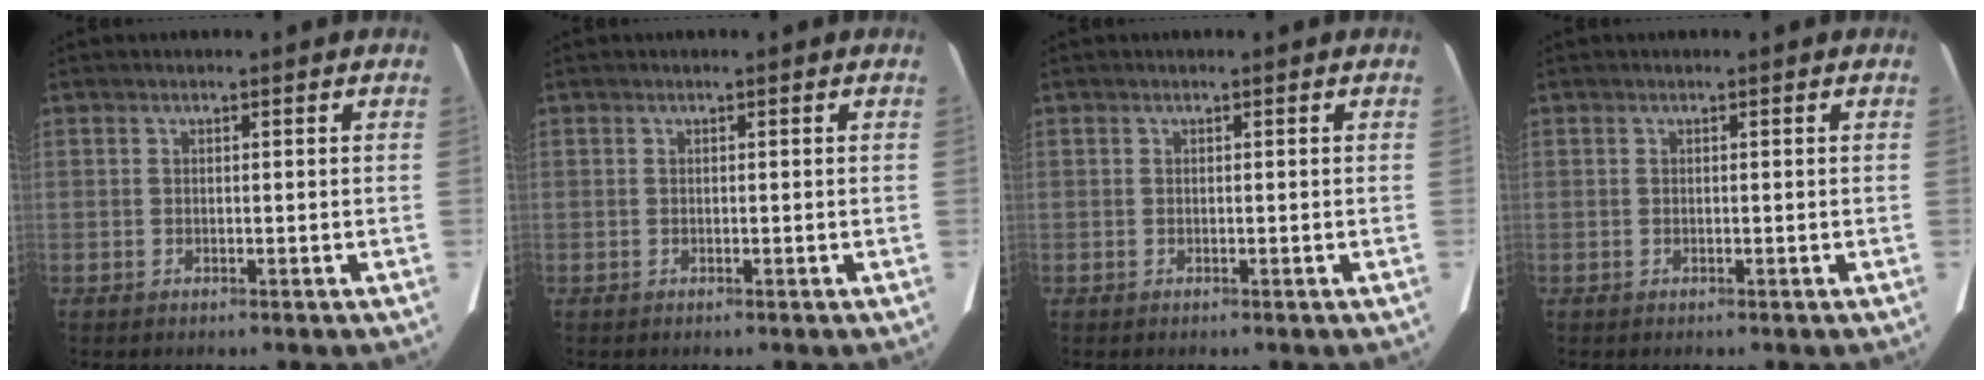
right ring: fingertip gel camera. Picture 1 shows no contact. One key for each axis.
{"total": 0.0}
{"total": 0.0}
{"total": 0.0}